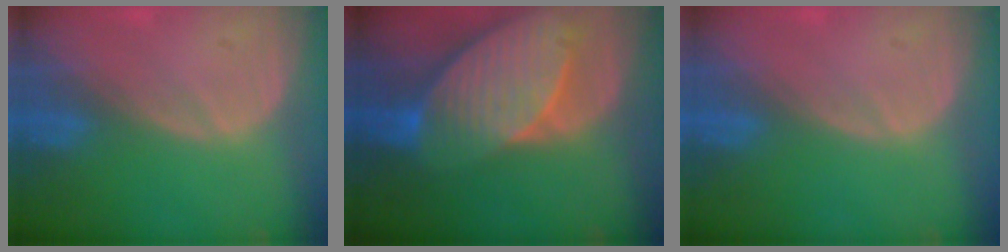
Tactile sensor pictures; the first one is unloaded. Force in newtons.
{"total": 10.7, "press": 9.4, "slide": 5.1}
{"total": 0.0}